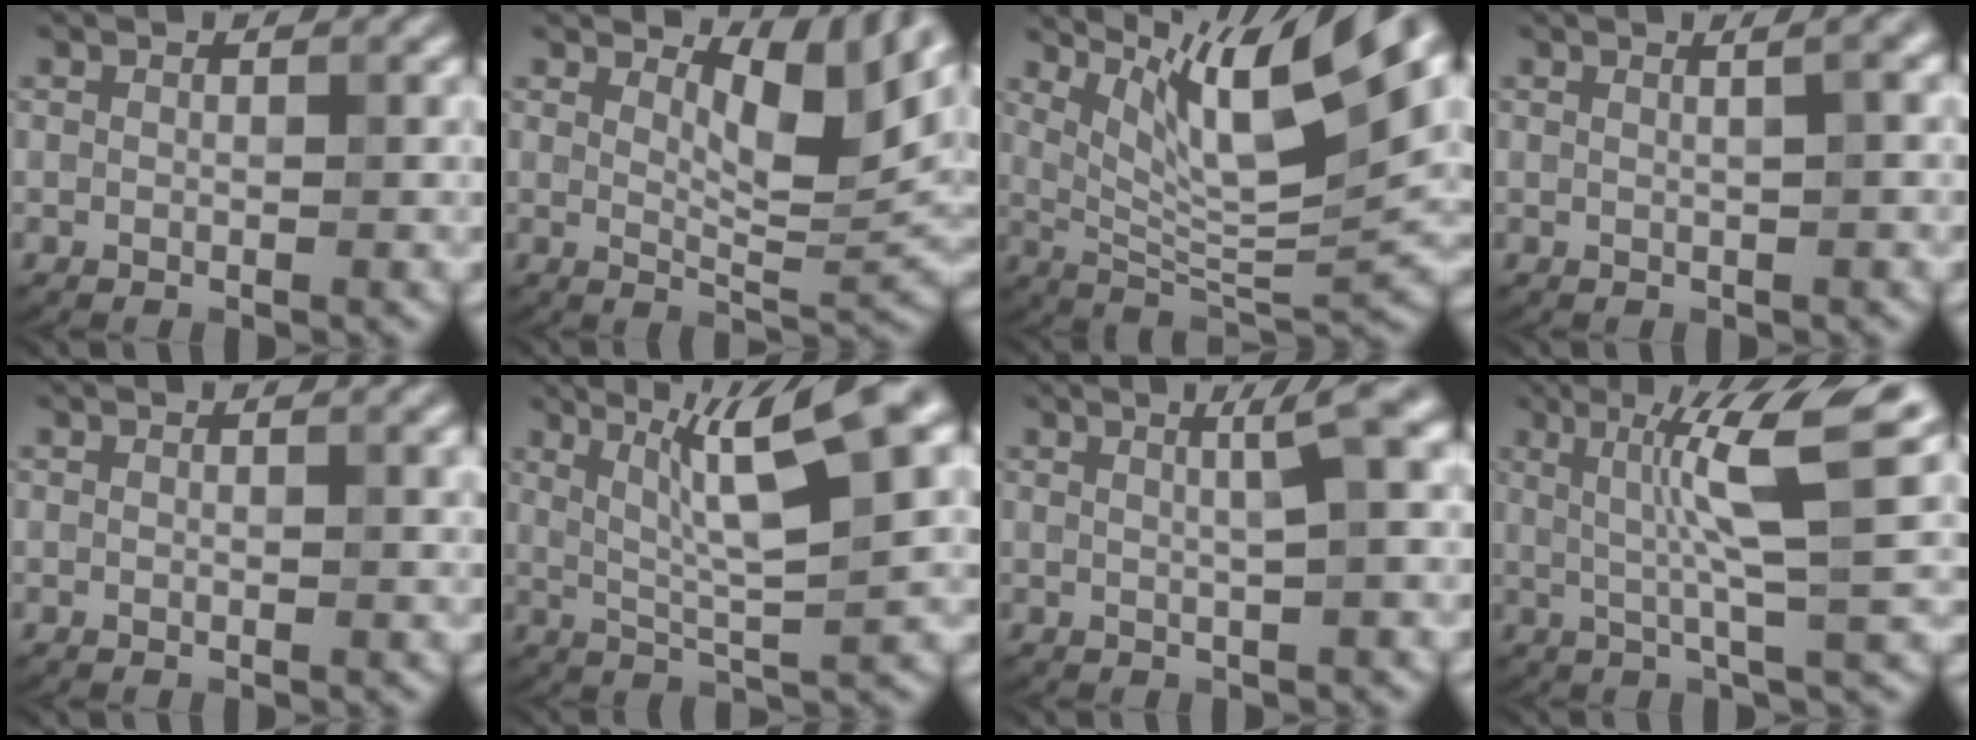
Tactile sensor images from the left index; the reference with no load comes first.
{"total": 5.6, "force": [3.3, 1.6, 4.3], "torque": [-0.069, -0.007, 0.049]}
{"total": 11.6, "force": [6.0, 2.4, 9.6], "torque": [-0.155, 0.004, 0.110]}
{"total": 3.4, "force": [1.2, 1.4, 2.8], "torque": [-0.015, 0.015, -0.006]}
{"total": 0.7, "force": [0.2, 0.1, 0.6], "torque": [-0.006, 0.001, 0.003]}
{"total": 8.9, "force": [3.6, 1.5, 8.0], "torque": [-0.125, 0.014, 0.065]}
{"total": 3.4, "force": [1.0, 0.5, 3.2], "torque": [-0.037, 0.014, 0.013]}
{"total": 8.1, "force": [2.2, 1.2, 7.8], "torque": [-0.119, 0.012, 0.033]}